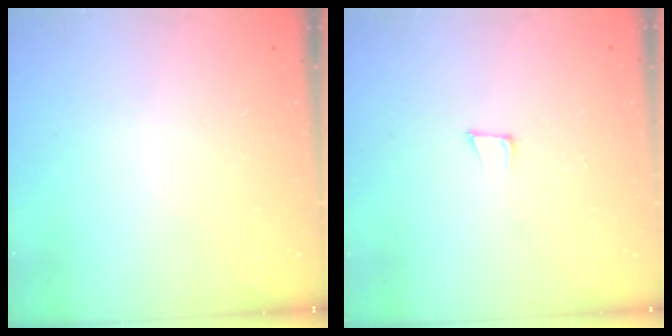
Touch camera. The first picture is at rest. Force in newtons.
{"total": 6.7, "press": 5.8, "slide": 3.2}